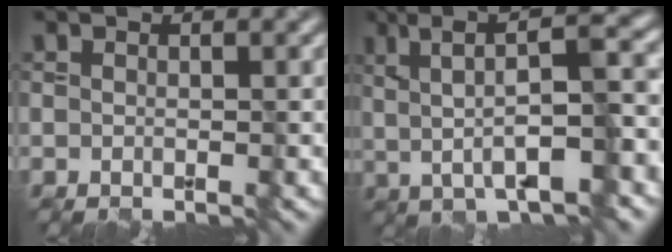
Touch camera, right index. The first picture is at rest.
{"total": 8.1, "force": [0.6, 2.1, 7.8], "torque": [-0.118, 0.012, 0.015]}